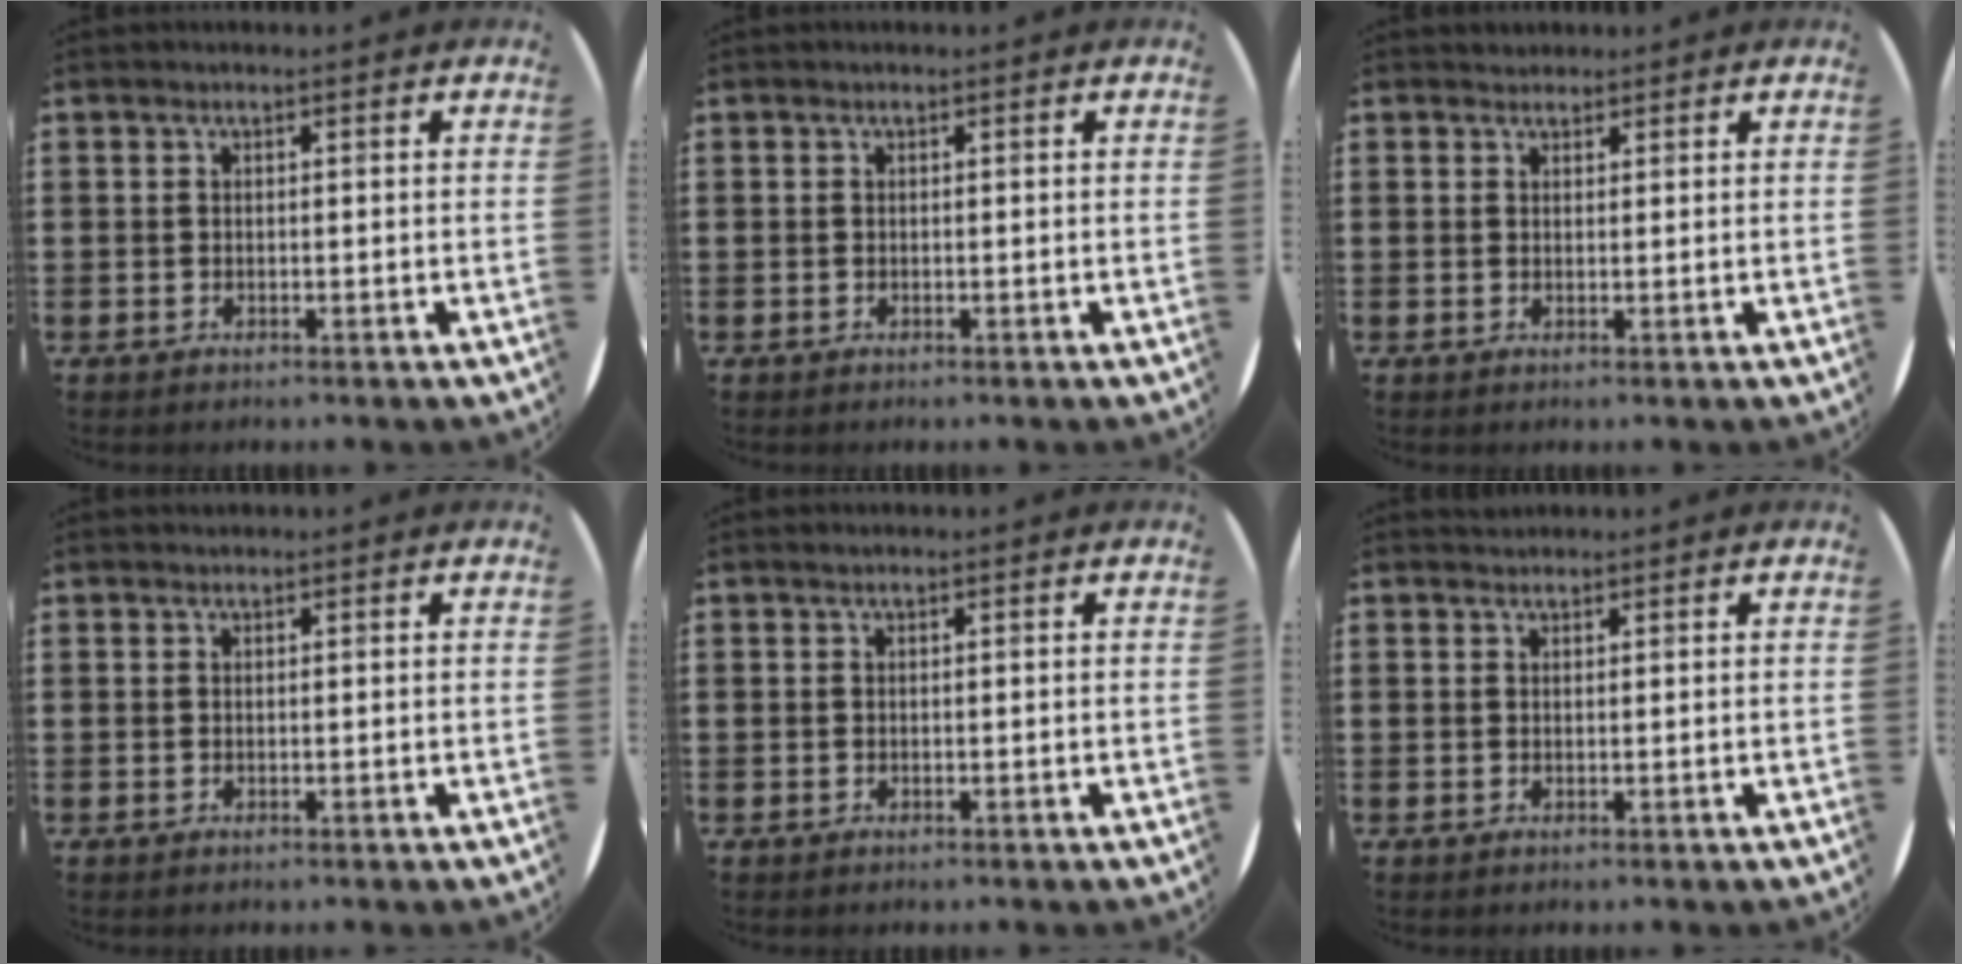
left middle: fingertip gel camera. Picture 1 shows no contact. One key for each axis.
{"total": 0.0}
{"total": 1.1, "fx": 1.1, "fy": 0.3, "fz": -0.2, "tx": 0.010, "ty": -0.001, "tz": 0.020}
{"total": 0.0}
{"total": 0.0}
{"total": 0.7, "fx": 0.7, "fy": 0.1, "fz": -0.1, "tx": 0.001, "ty": 0.002, "tz": 0.014}